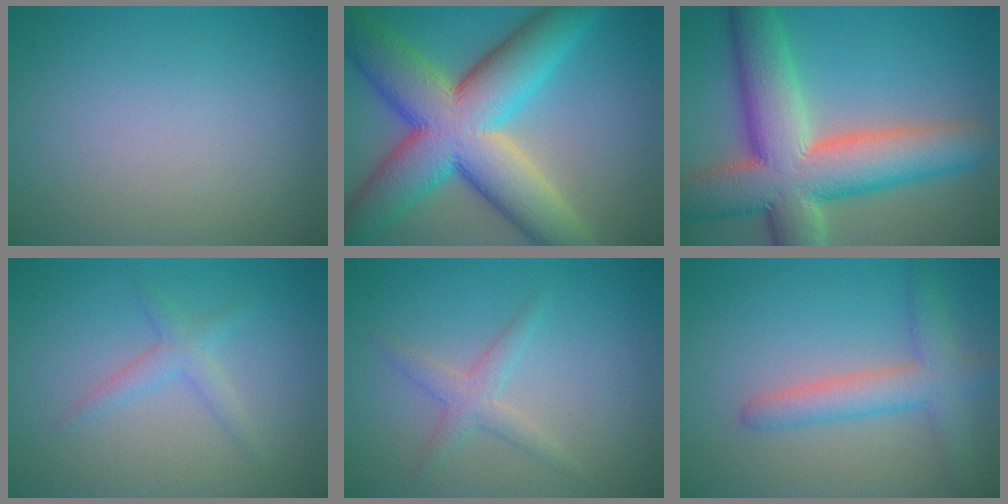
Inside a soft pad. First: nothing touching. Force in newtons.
{"total": 14.5, "press": 14.5, "slide": 0.9}
{"total": 12.7, "press": 12.6, "slide": 1.0}
{"total": 1.8, "press": 1.8, "slide": 0.1}
{"total": 2.1, "press": 2.1, "slide": 0.0}
{"total": 4.0, "press": 4.0, "slide": 0.3}